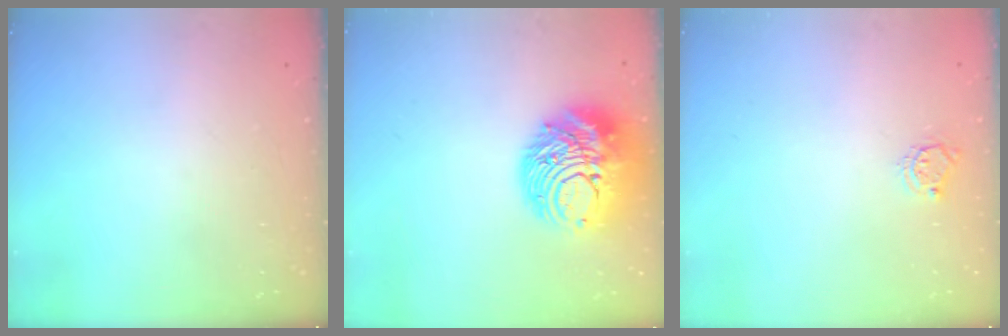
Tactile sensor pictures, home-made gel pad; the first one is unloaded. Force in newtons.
{"total": 17.0, "press": 16.9, "slide": 1.7}
{"total": 4.8, "press": 4.8, "slide": 0.4}